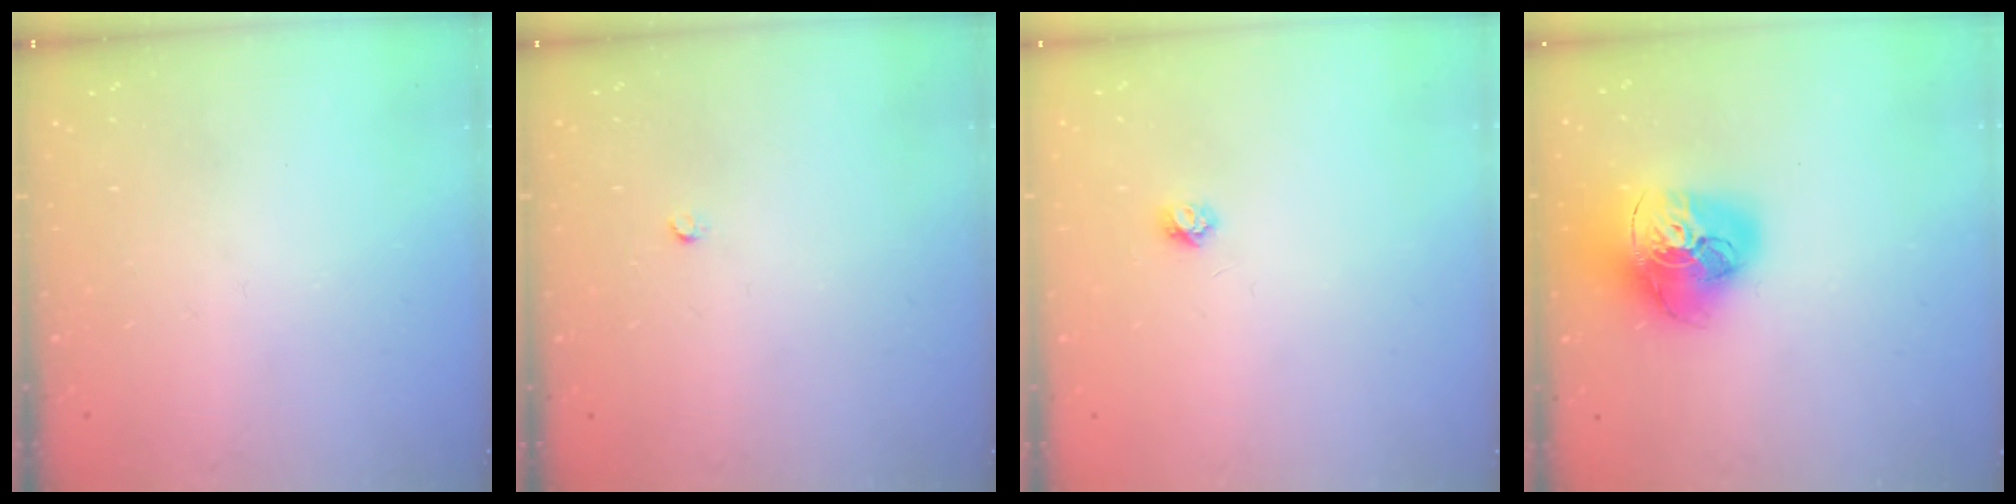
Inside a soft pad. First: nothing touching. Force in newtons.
{"total": 2.2, "press": 2.2, "slide": 0.3}
{"total": 3.7, "press": 3.7, "slide": 0.4}
{"total": 21.0, "press": 20.9, "slide": 2.1}